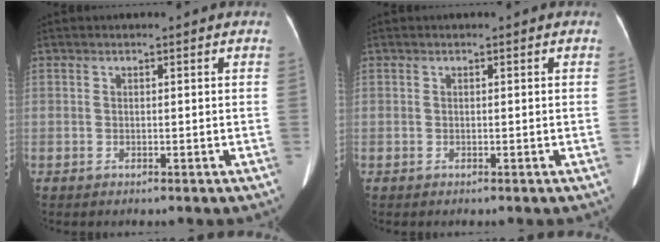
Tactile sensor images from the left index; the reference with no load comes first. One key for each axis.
{"total": 0.0}